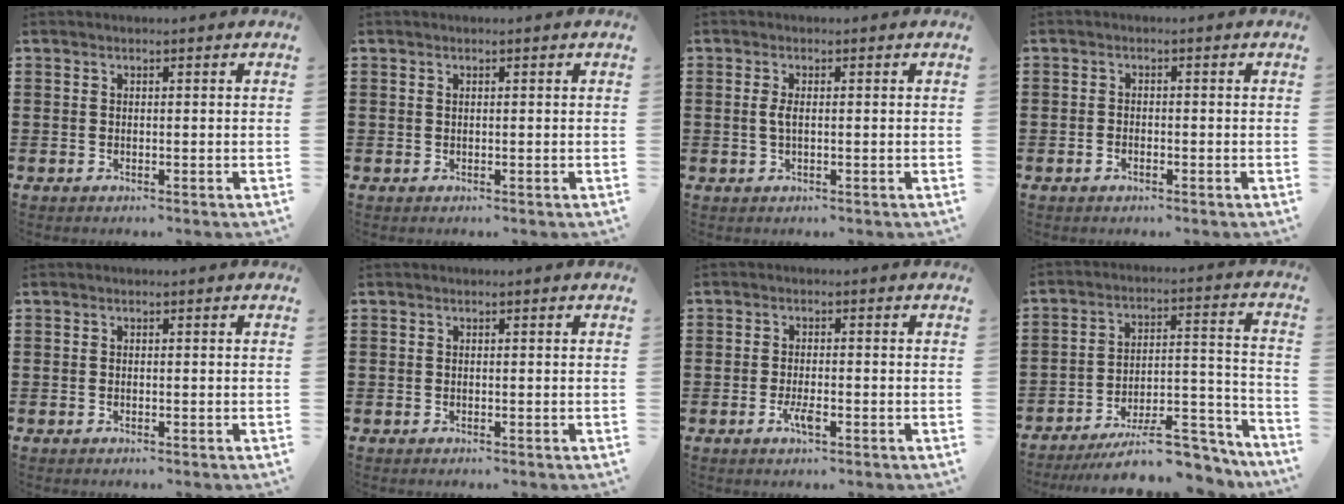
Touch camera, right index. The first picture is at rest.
{"total": 0.0}
{"total": 1.8, "force": [0.0, 0.5, 1.7], "torque": [-0.039, -0.002, -0.003]}
{"total": 0.9, "force": [-0.6, 0.4, 0.5], "torque": [-0.011, -0.003, -0.012]}
{"total": 0.0}
{"total": 0.0}
{"total": 2.9, "force": [-1.4, 0.7, 2.4], "torque": [-0.054, -0.004, -0.028]}
{"total": 11.8, "force": [-9.6, 2.9, 6.4], "torque": [-0.077, 0.042, -0.170]}